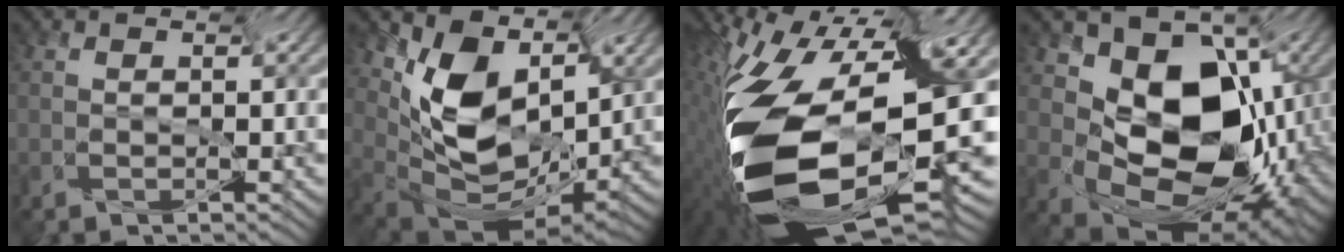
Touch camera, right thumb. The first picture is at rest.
{"total": 11.7, "force": [-0.4, 8.3, 8.2], "torque": [-0.189, -0.008, 0.023]}
{"total": 18.0, "force": [-8.5, 7.4, 14.0], "torque": [-0.306, -0.031, -0.139]}
{"total": 13.3, "force": [-3.1, 9.8, 8.5], "torque": [-0.155, -0.027, -0.018]}